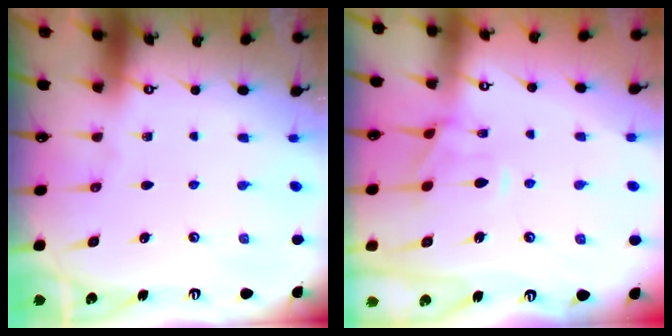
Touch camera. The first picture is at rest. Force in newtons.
{"total": 2.5, "press": 2.3, "slide": 1.1}